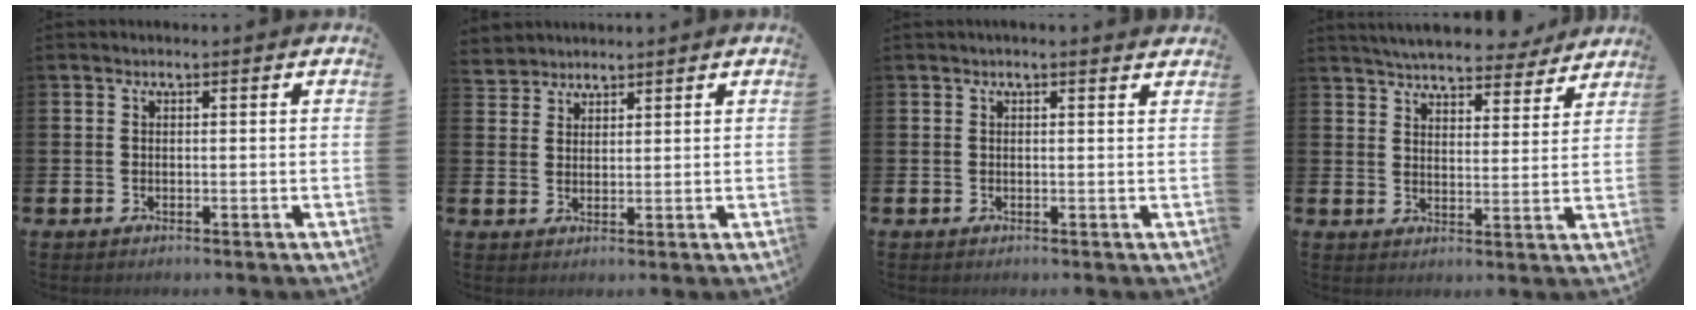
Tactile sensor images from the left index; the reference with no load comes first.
{"total": 3.0, "force": [2.8, 0.8, -0.6], "torque": [0.004, -0.010, 0.054]}
{"total": 0.6, "force": [0.6, -0.1, 0.3], "torque": [-0.004, -0.001, 0.010]}
{"total": 6.1, "force": [5.9, 1.1, 1.3], "torque": [-0.031, -0.039, 0.102]}